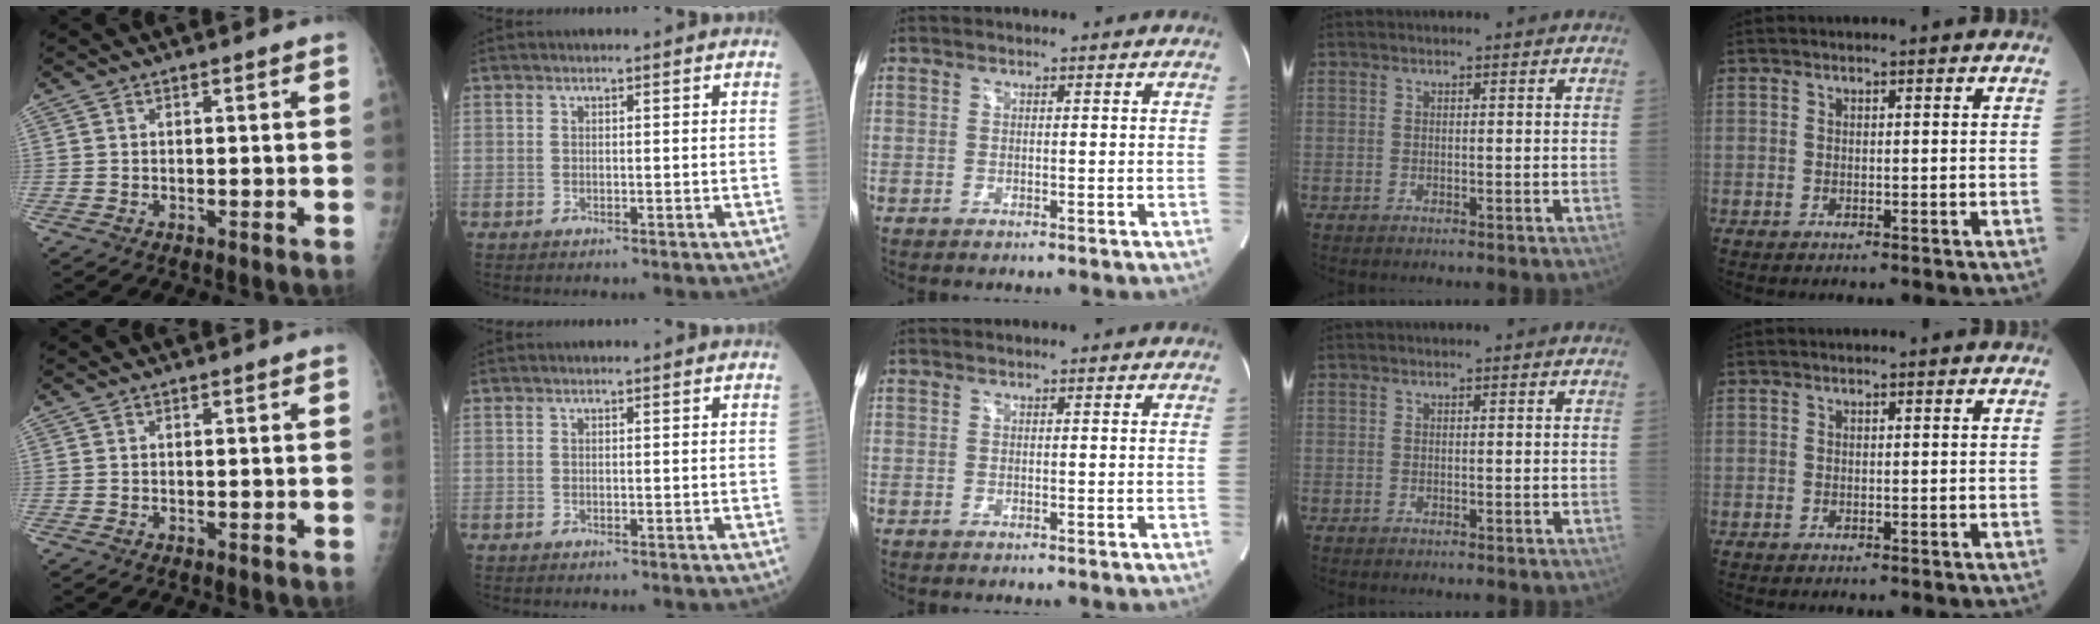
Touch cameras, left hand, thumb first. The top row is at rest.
{}